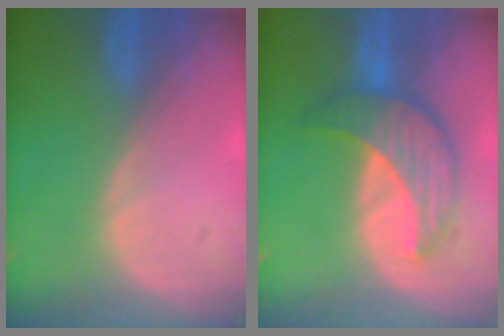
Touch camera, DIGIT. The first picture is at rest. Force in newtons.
{"total": 7.5, "press": 7.4, "slide": 1.2}